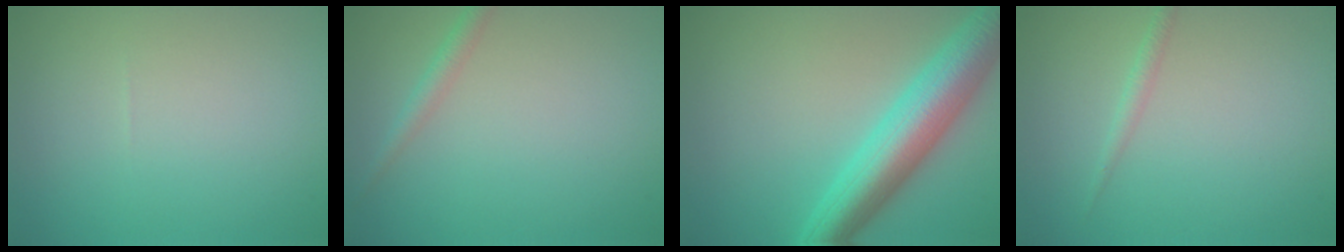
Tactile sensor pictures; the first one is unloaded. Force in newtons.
{"total": 1.5, "press": 1.5, "slide": 0.0}
{"total": 7.6, "press": 7.6, "slide": 0.2}
{"total": 1.0, "press": 1.0, "slide": 0.1}